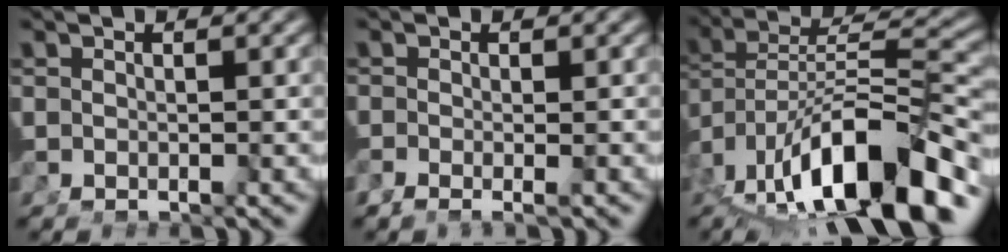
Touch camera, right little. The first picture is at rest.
{"total": 1.8, "force": [-1.2, 0.0, 1.3], "torque": [-0.023, -0.015, -0.014]}
{"total": 11.9, "force": [-5.0, 5.4, 9.4], "torque": [-0.151, -0.028, -0.054]}